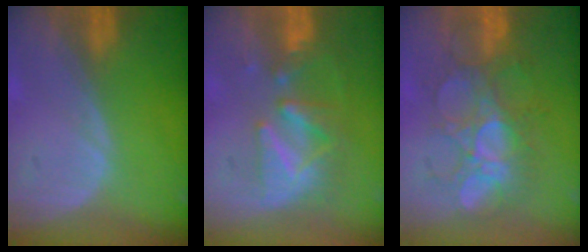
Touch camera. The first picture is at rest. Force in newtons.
{"total": 8.6, "press": 8.0, "slide": 3.1}
{"total": 8.7, "press": 8.6, "slide": 1.6}